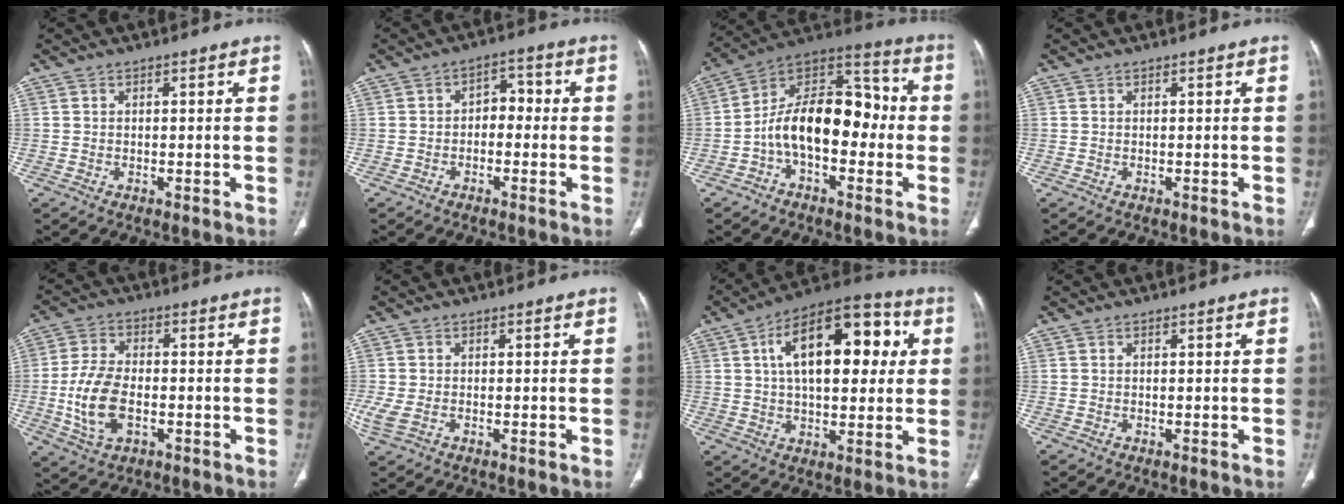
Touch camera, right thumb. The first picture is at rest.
{"total": 4.4, "force": [-0.7, 3.1, 3.0], "torque": [-0.026, 0.026, -0.022]}
{"total": 17.7, "force": [-2.6, 10.3, 14.1], "torque": [-0.208, 0.058, -0.054]}
{"total": 0.0}
{"total": 10.7, "force": [-2.2, 6.2, 8.4], "torque": [-0.170, 0.007, -0.038]}
{"total": 3.6, "force": [-0.8, 2.1, 2.8], "torque": [-0.078, 0.001, -0.011]}
{"total": 21.0, "force": [5.0, 10.7, 17.3], "torque": [-0.233, 0.018, 0.067]}
{"total": 0.0}